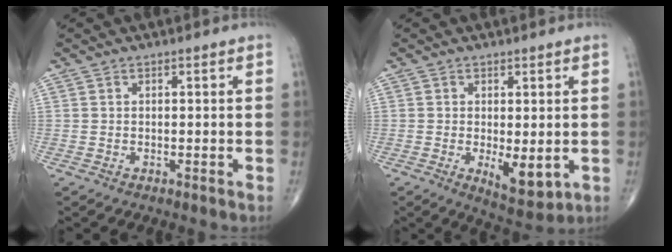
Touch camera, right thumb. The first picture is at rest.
{"total": 6.6, "force": [-1.1, 2.9, 5.9], "torque": [-0.081, -0.019, -0.008]}